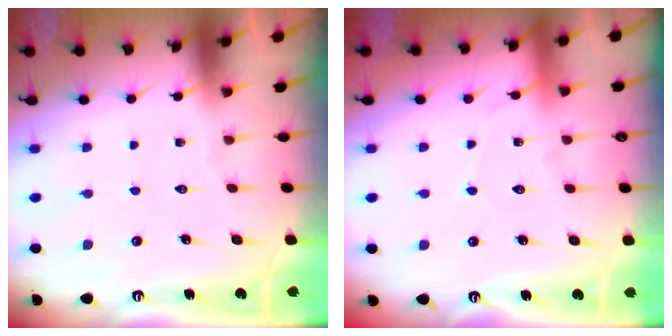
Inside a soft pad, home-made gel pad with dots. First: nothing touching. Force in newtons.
{"total": 2.9, "press": 2.8, "slide": 0.4}